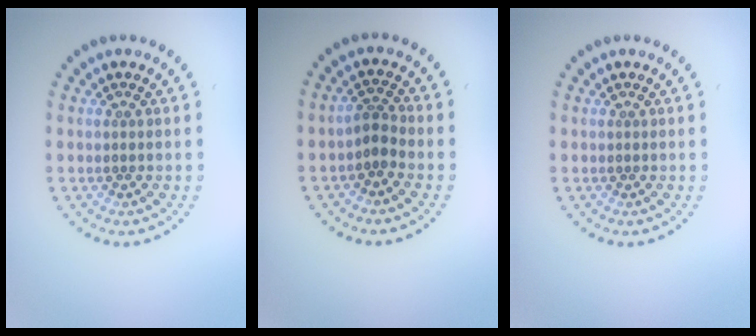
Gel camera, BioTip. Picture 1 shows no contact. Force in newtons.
{"total": 1.6, "press": 1.3, "slide": 1.0}
{"total": 0.0}